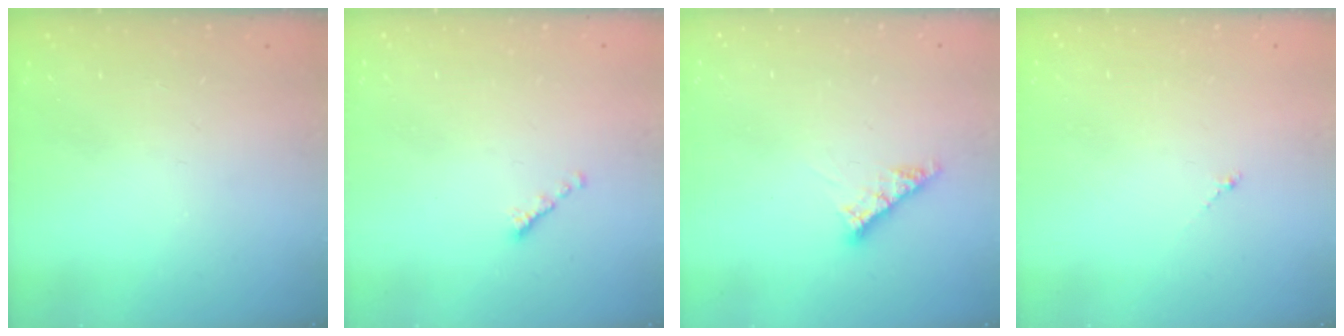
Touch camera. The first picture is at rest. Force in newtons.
{"total": 0.0}
{"total": 6.9, "press": 6.8, "slide": 0.7}
{"total": 0.7, "press": 0.6, "slide": 0.4}